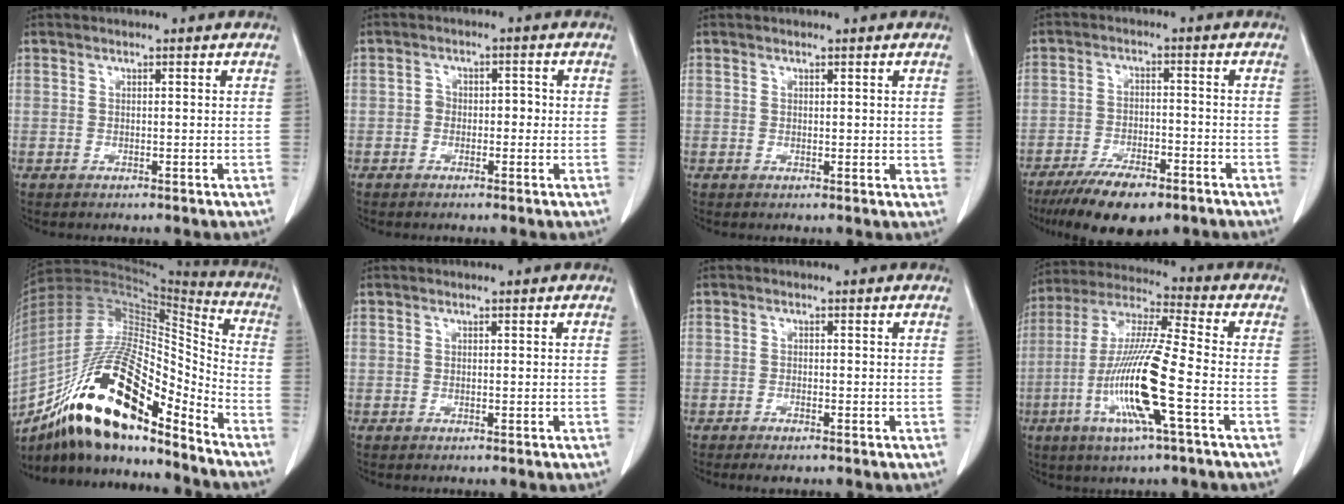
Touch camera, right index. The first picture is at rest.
{"total": 2.3, "force": [-0.5, 1.7, 1.5], "torque": [-0.012, 0.017, -0.008]}
{"total": 0.9, "force": [0.5, 0.5, 0.5], "torque": [0.000, -0.003, 0.006]}
{"total": 10.0, "force": [-7.3, 3.2, 6.0], "torque": [-0.100, -0.013, -0.122]}
{"total": 23.6, "force": [-14.8, 6.0, 17.3], "torque": [-0.319, -0.002, -0.258]}
{"total": 0.0}
{"total": 1.5, "force": [-1.1, 0.3, 0.9], "torque": [-0.020, -0.002, -0.015]}
{"total": 15.1, "force": [-4.5, 0.2, 14.4], "torque": [-0.295, -0.010, -0.089]}